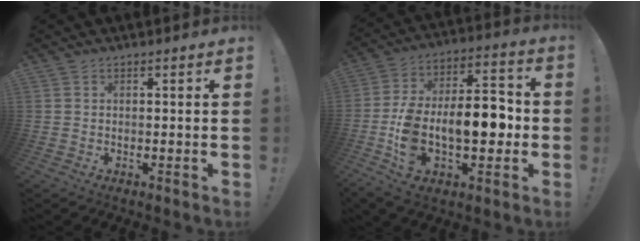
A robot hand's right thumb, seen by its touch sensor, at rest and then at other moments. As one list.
[{"total": 19.8, "force": [-4.1, 10.6, 16.3], "torque": [-0.271, 0.023, -0.063]}]